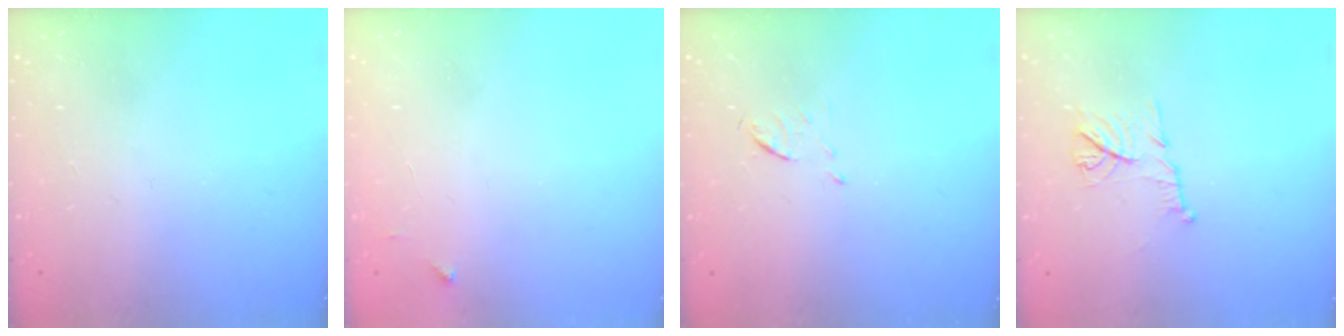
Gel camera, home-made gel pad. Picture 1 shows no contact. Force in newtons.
{"total": 2.0, "press": 2.0, "slide": 0.2}
{"total": 5.2, "press": 5.1, "slide": 0.8}
{"total": 9.5, "press": 9.5, "slide": 0.2}